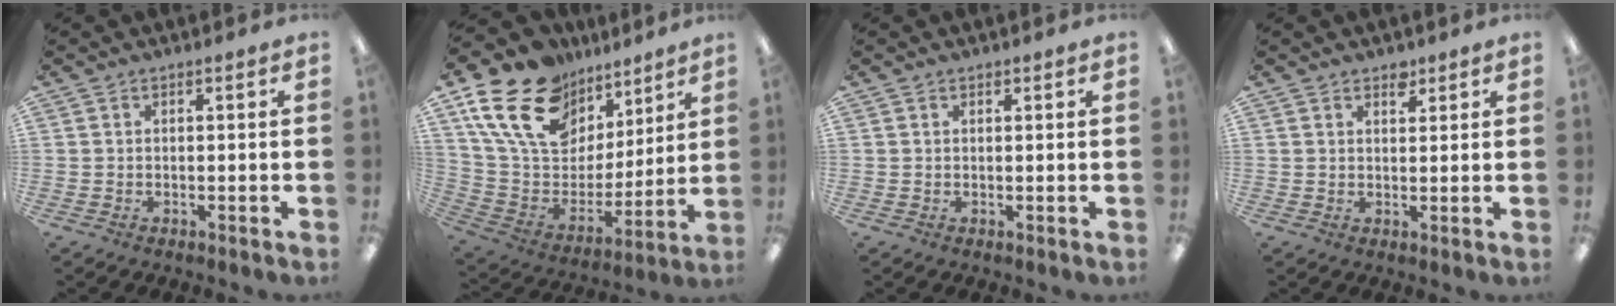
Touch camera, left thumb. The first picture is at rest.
{"total": 21.4, "force": [12.6, 13.7, 10.5], "torque": [-0.206, -0.056, 0.239]}
{"total": 0.8, "force": [0.6, 0.5, 0.2], "torque": [-0.004, 0.001, 0.012]}
{"total": 2.9, "force": [2.3, 1.6, 0.8], "torque": [0.005, -0.012, 0.037]}